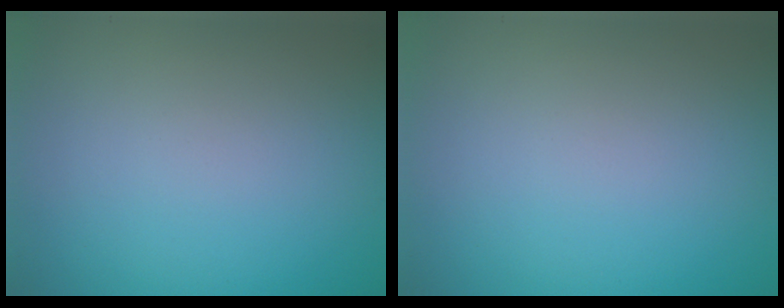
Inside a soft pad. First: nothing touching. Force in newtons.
{"total": 0.0}